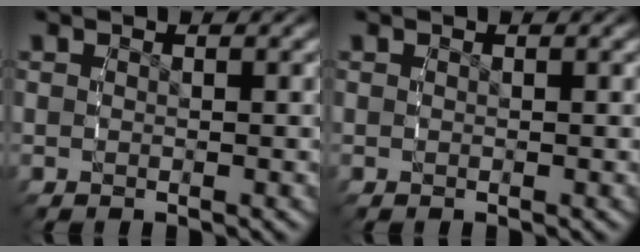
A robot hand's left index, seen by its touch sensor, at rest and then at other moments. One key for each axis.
{"total": 0.0}